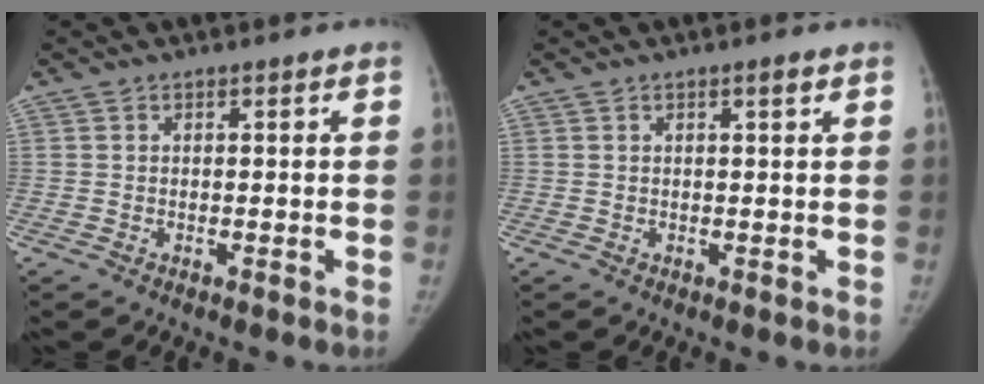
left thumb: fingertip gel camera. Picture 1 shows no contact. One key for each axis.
{"total": 1.0, "fx": 0.5, "fy": 0.0, "fz": 0.9, "tx": -0.011, "ty": -0.001, "tz": 0.009}